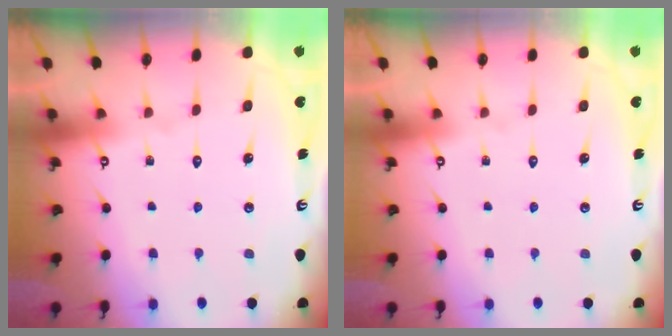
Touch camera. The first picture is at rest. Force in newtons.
{"total": 0.0}